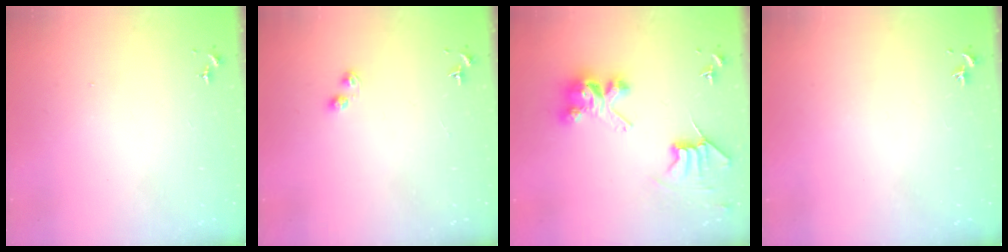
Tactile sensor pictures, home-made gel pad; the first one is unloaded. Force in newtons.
{"total": 2.8, "press": 2.8, "slide": 0.4}
{"total": 8.9, "press": 8.9, "slide": 0.6}
{"total": 0.0}